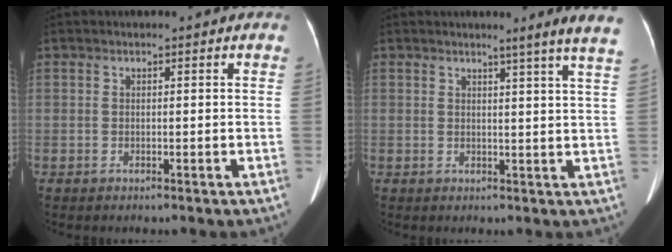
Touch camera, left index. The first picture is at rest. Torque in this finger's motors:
{"motor_torque": [-0.09, -1.02, 0.03, -0.02]}